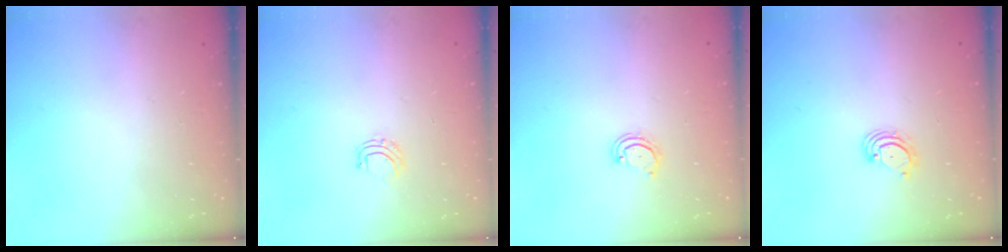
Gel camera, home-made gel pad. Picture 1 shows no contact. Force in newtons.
{"total": 4.2, "press": 4.2, "slide": 0.2}
{"total": 2.8, "press": 2.8, "slide": 0.2}
{"total": 2.9, "press": 2.9, "slide": 0.4}